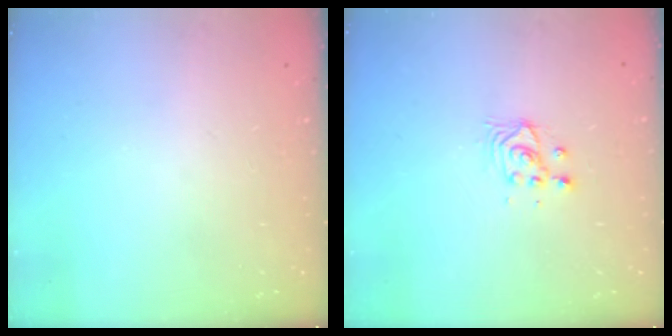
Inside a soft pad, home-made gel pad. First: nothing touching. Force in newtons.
{"total": 3.8, "press": 3.8, "slide": 0.4}